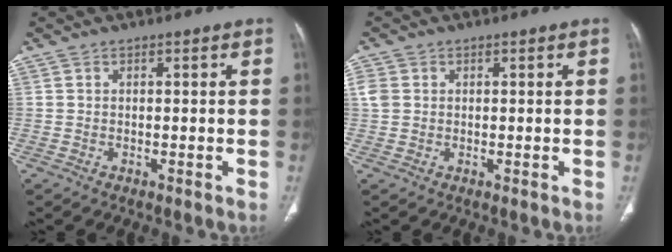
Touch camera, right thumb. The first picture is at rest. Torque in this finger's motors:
{"motor_torque": [0.98, 0.94, 0.30, -0.22, 0.11]}